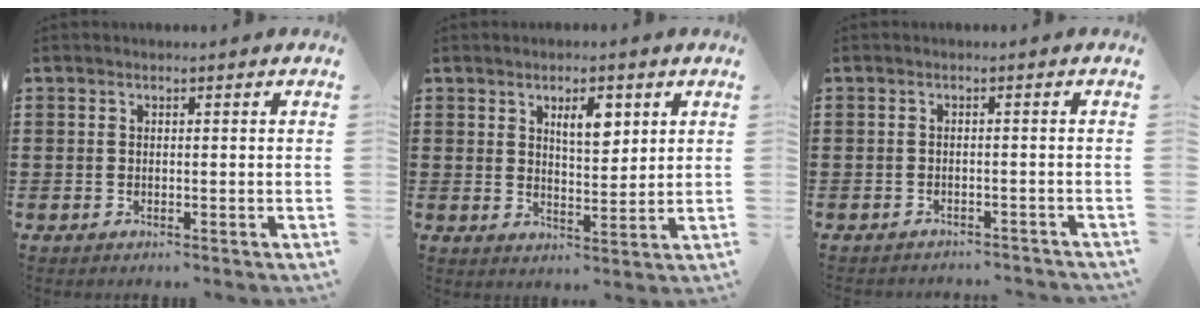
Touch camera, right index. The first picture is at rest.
{"total": 4.9, "force": [2.4, 2.0, 3.8], "torque": [-0.059, -0.002, 0.036]}
{"total": 1.3, "force": [-1.3, 0.1, 0.1], "torque": [-0.007, 0.002, -0.028]}